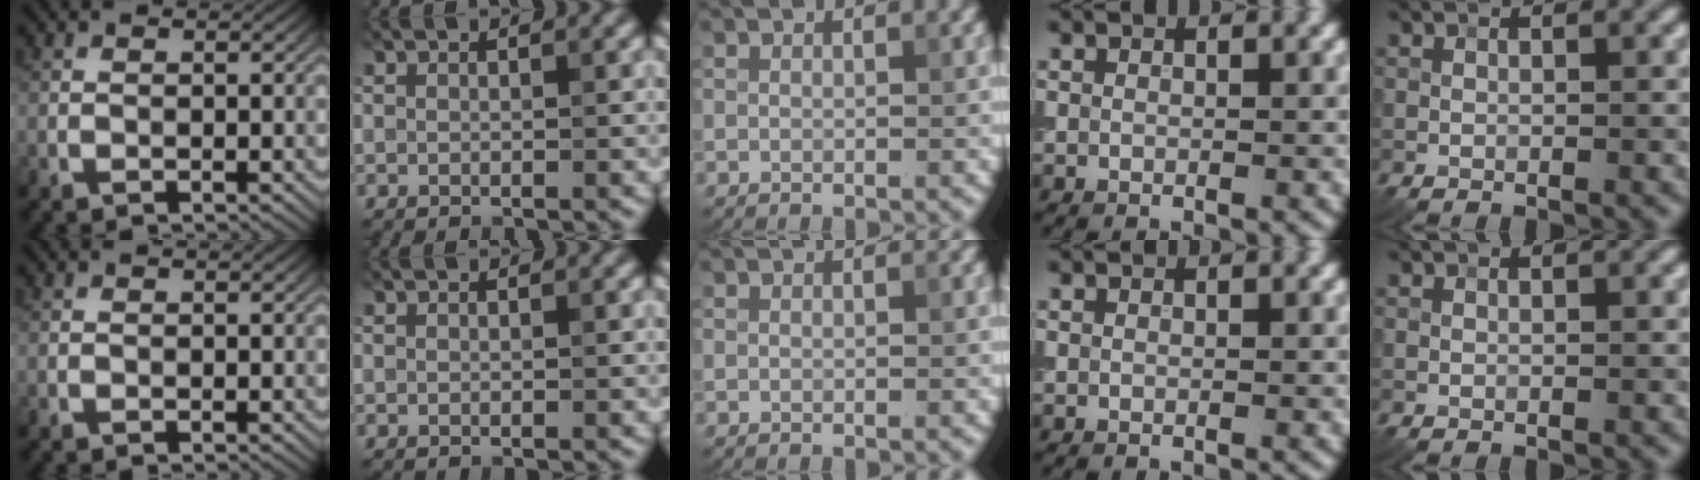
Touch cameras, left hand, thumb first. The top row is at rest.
{}